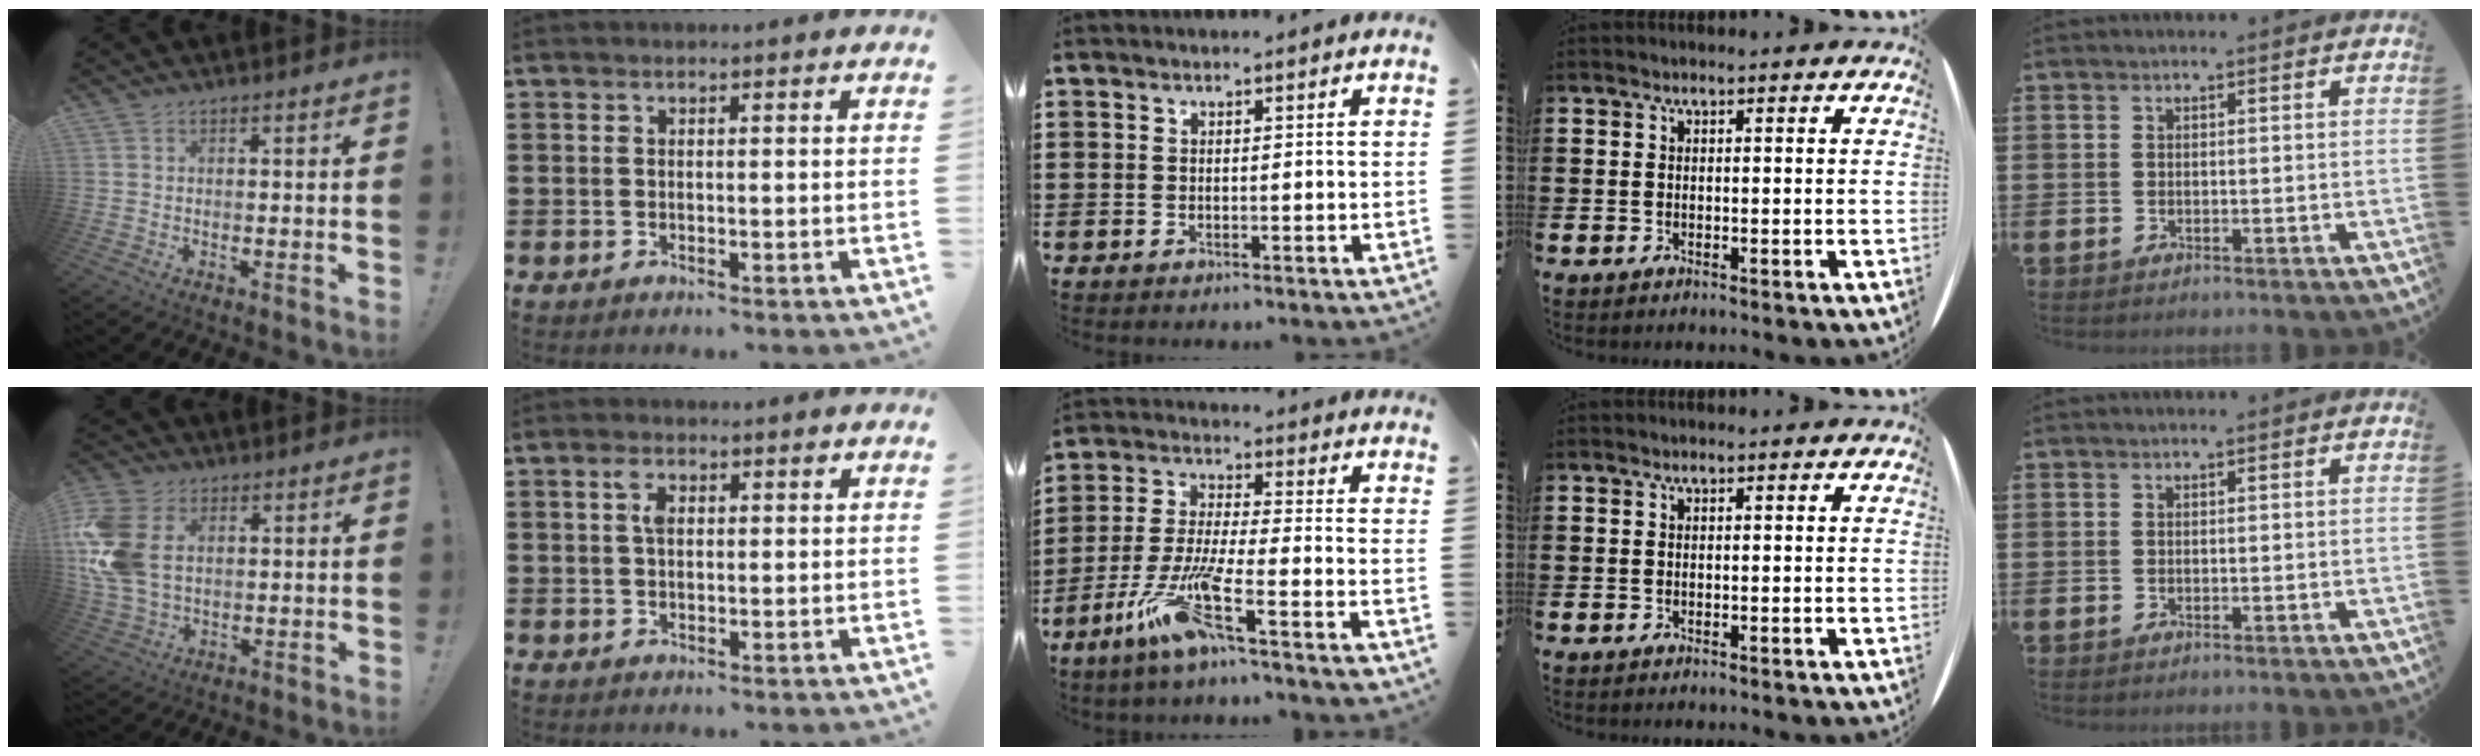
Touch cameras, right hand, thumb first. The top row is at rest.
{"thumb": {"total": 15.5, "force": [3.1, 10.6, 10.9], "torque": [-0.231, -0.008, 0.058]}, "index": {"total": 3.0, "force": [1.0, 1.3, 2.5], "torque": [-0.046, 0.005, 0.014]}, "middle": {"total": 10.1, "force": [-5.8, 1.3, 8.2], "torque": [-0.181, -0.013, -0.115]}}